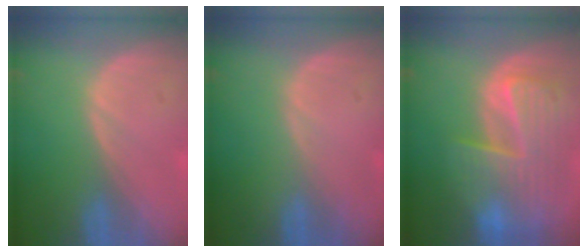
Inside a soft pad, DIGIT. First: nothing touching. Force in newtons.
{"total": 0.0}
{"total": 10.1, "press": 8.8, "slide": 5.0}